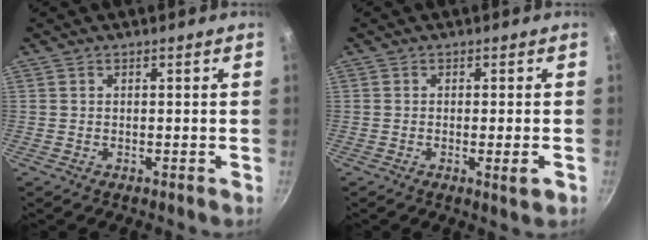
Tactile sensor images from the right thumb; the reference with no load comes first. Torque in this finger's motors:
{"motor_torque": [-0.07, 0.01, -0.15, -0.22, -0.01]}